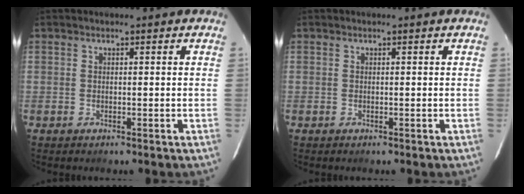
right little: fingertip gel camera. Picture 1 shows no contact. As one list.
[{"total": 0.0}]